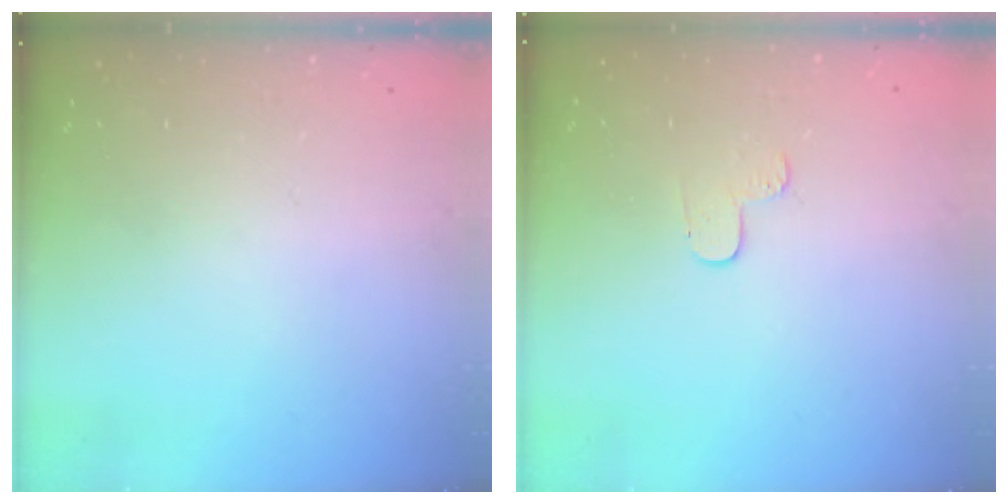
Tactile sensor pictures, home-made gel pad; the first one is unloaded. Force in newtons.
{"total": 4.1, "press": 4.0, "slide": 0.4}